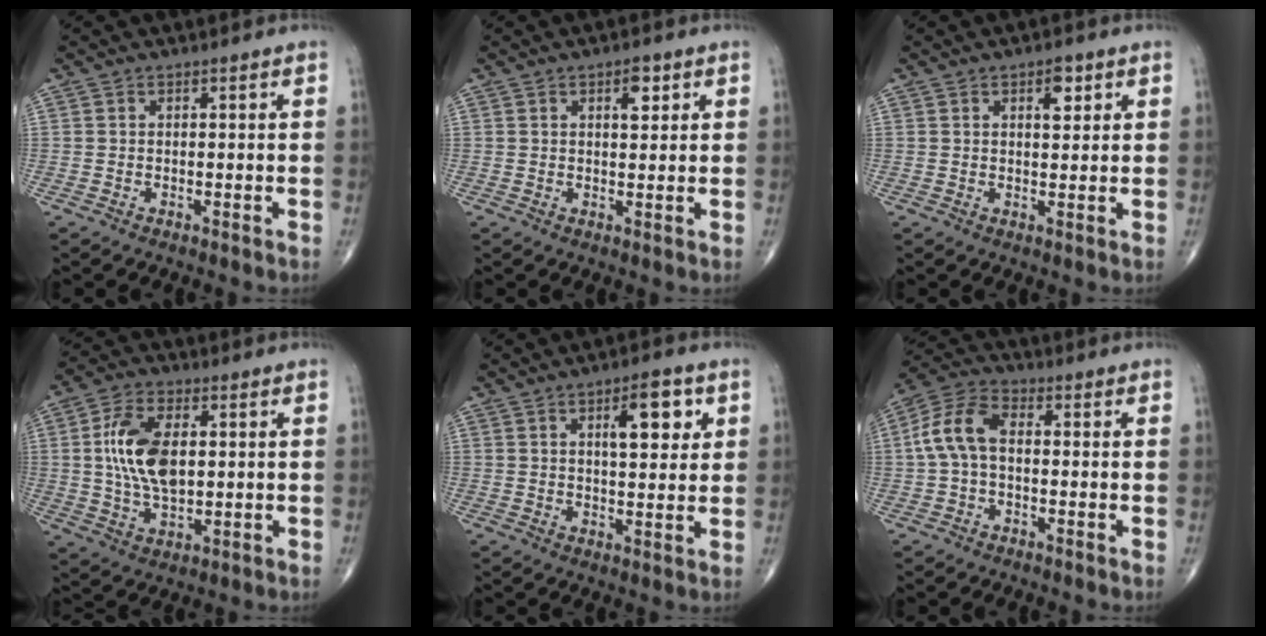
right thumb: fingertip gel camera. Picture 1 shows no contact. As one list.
[{"total": 3.8, "force": [1.8, 1.7, 2.9], "torque": [-0.031, -0.007, 0.024]}, {"total": 3.6, "force": [1.7, 1.7, 2.7], "torque": [-0.028, -0.007, 0.024]}, {"total": 12.4, "force": [1.6, 6.7, 10.3], "torque": [-0.194, -0.001, 0.032]}, {"total": 8.8, "force": [3.3, 3.4, 7.4], "torque": [-0.086, -0.014, 0.047]}, {"total": 8.7, "force": [0.0, 5.2, 7.0], "torque": [-0.145, 0.028, -0.009]}]